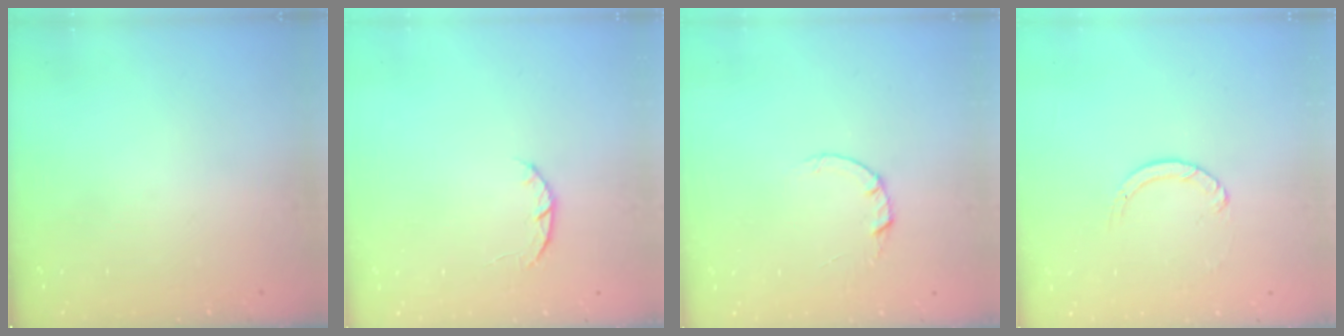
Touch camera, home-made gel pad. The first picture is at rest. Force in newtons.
{"total": 3.7, "press": 3.7, "slide": 0.6}
{"total": 2.0, "press": 2.0, "slide": 0.2}
{"total": 2.4, "press": 2.4, "slide": 0.2}